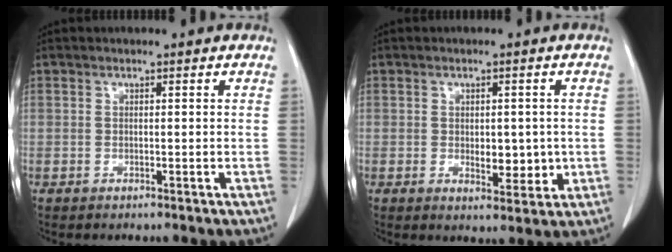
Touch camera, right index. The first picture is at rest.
{"total": 4.8, "force": [-0.5, 2.4, 4.1], "torque": [-0.051, -0.005, 0.000]}